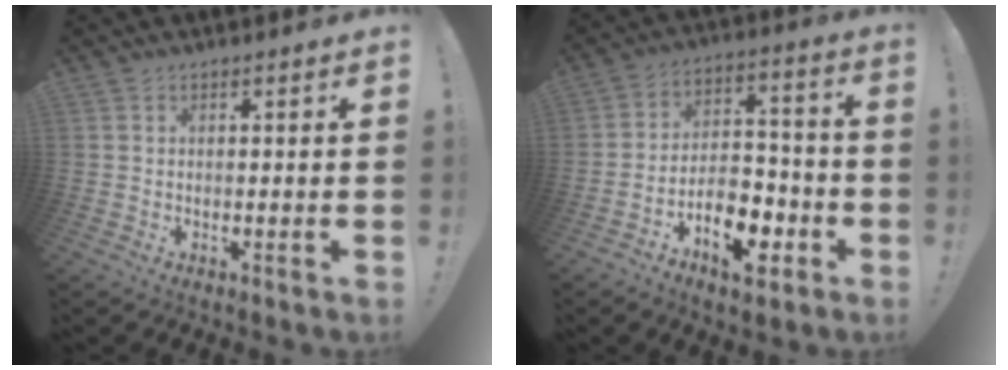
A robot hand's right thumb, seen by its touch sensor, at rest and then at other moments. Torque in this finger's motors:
{"motor_torque": [1.49, 1.04, 0.41, -0.01, 0.07]}